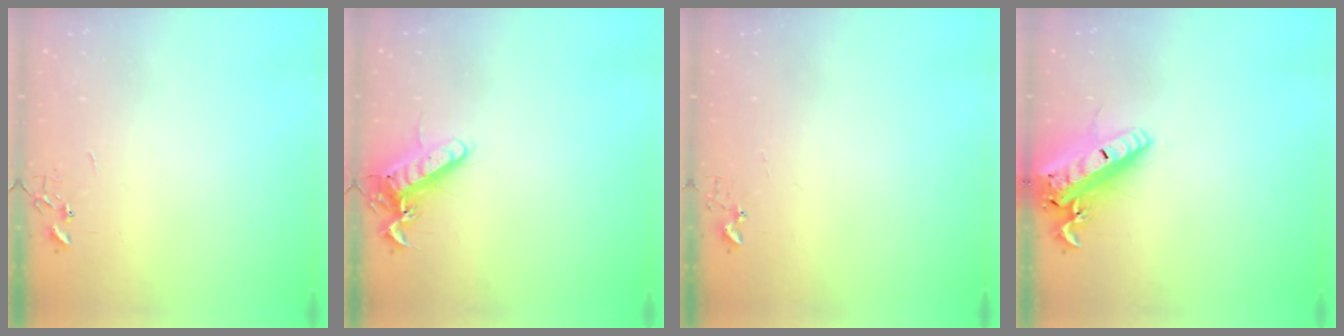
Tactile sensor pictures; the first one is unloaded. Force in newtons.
{"total": 13.2, "press": 13.2, "slide": 1.3}
{"total": 2.7, "press": 2.7, "slide": 0.3}
{"total": 21.8, "press": 21.4, "slide": 4.2}